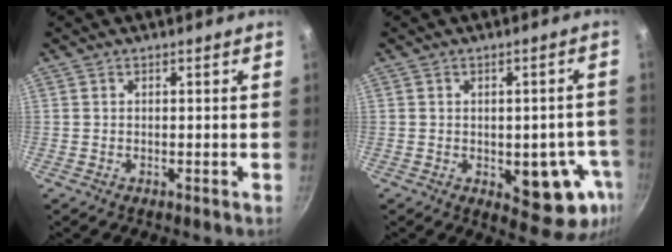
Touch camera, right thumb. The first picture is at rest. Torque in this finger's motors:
{"motor_torque": [1.27, 1.06, -0.04, -0.02, 0.20]}